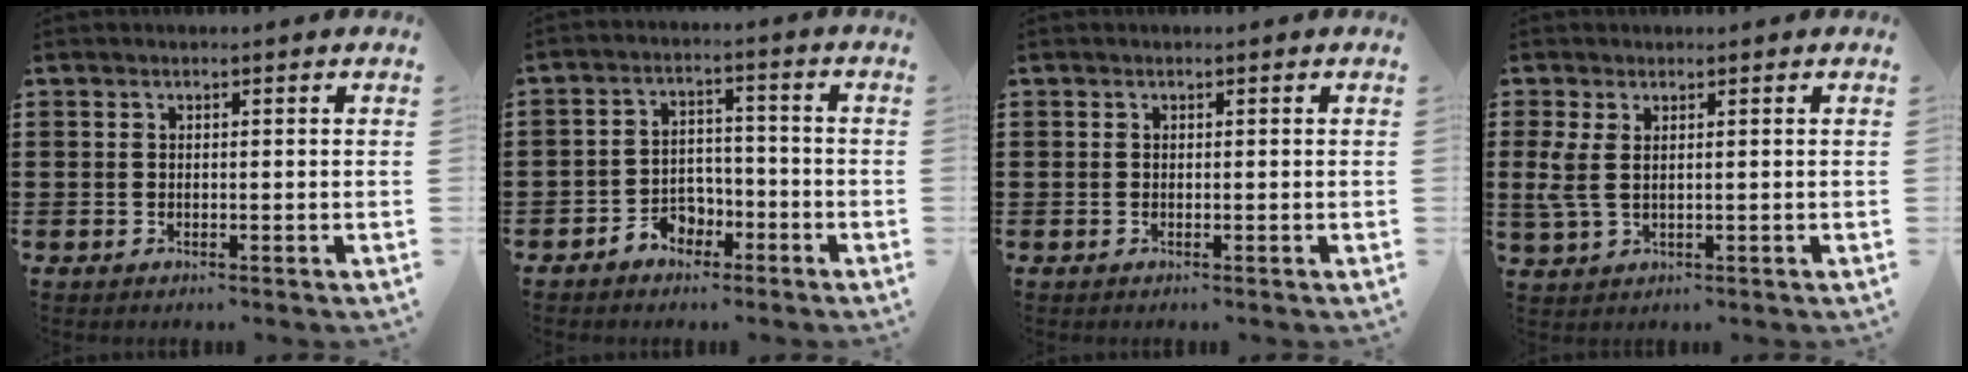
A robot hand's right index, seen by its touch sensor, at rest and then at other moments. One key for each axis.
{"total": 4.0, "fx": -2.7, "fy": 2.7, "fz": 1.0, "tx": -0.024, "ty": 0.013, "tz": -0.056}
{"total": 0.0}
{"total": 3.4, "fx": 0.7, "fy": 1.5, "fz": 3.0, "tx": -0.085, "ty": -0.006, "tz": 0.007}